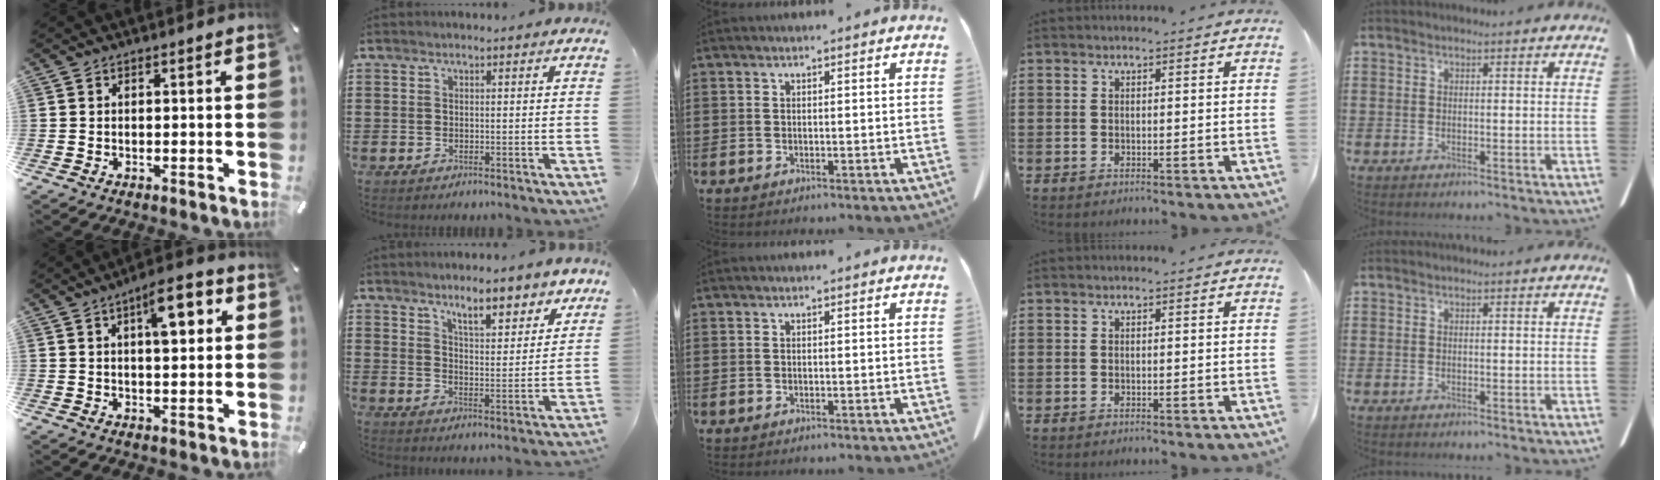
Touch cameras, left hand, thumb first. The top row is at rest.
{"thumb": {"total": 8.7, "force": [3.4, 3.5, 7.3], "torque": [-0.099, -0.010, 0.048]}, "index": {"total": 7.3, "force": [6.2, 1.5, 3.5], "torque": [-0.056, -0.033, 0.104]}}